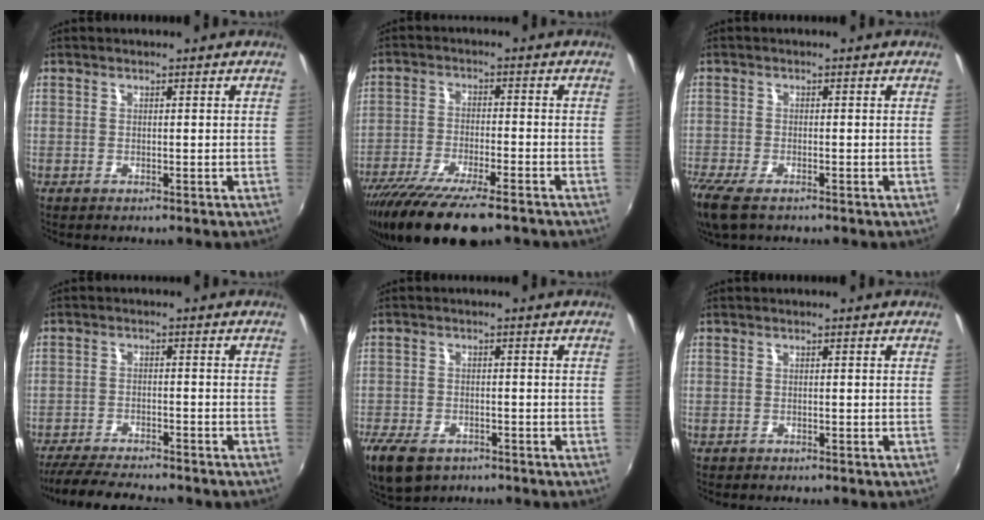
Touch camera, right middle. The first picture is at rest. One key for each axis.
{"total": 15.5, "fx": -11.9, "fy": 3.1, "fz": 9.5, "tx": -0.195, "ty": -0.049, "tz": -0.201}
{"total": 7.6, "fx": -5.5, "fy": 2.4, "fz": 4.7, "tx": -0.118, "ty": -0.034, "tz": -0.107}
{"total": 11.4, "fx": -10.2, "fy": 1.7, "fz": 5.0, "tx": -0.116, "ty": -0.023, "tz": -0.162}
{"total": 9.3, "fx": -6.2, "fy": 4.9, "fz": 4.9, "tx": -0.126, "ty": -0.025, "tz": -0.112}
{"total": 0.7, "fx": -0.6, "fy": 0.2, "fz": 0.1, "tx": -0.006, "ty": 0.000, "tz": -0.009}